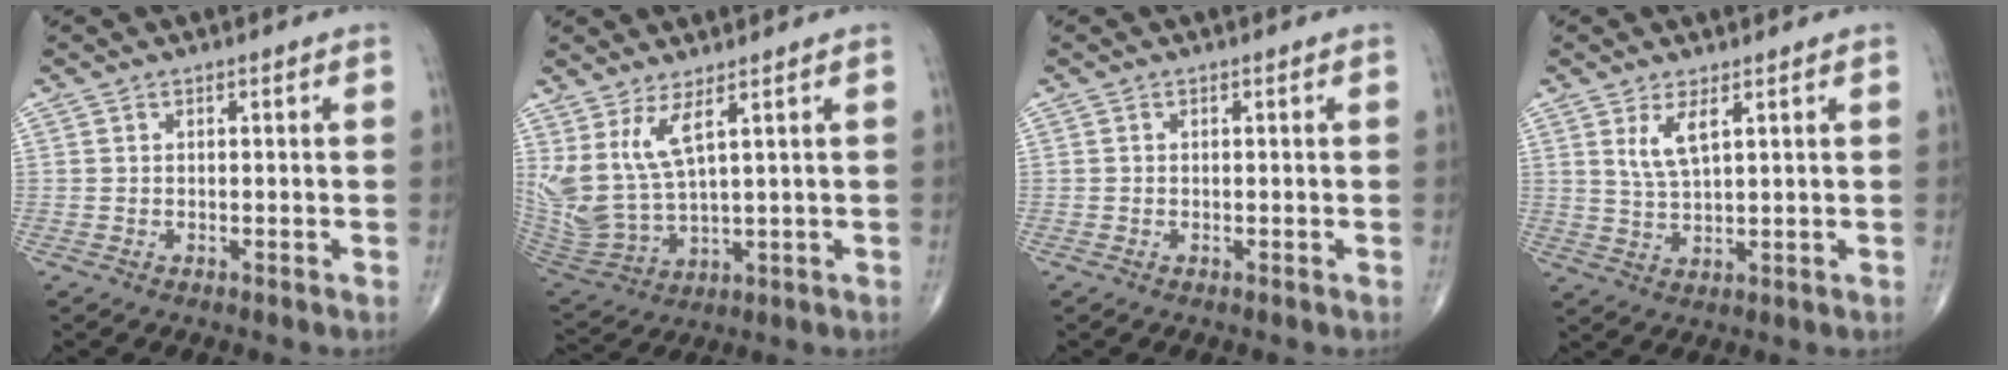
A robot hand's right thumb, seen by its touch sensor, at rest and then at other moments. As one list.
[{"total": 10.7, "force": [4.9, 3.5, 8.8], "torque": [-0.198, -0.038, 0.121]}, {"total": 0.0}, {"total": 4.7, "force": [2.2, 1.4, 3.9], "torque": [-0.080, -0.016, 0.050]}]